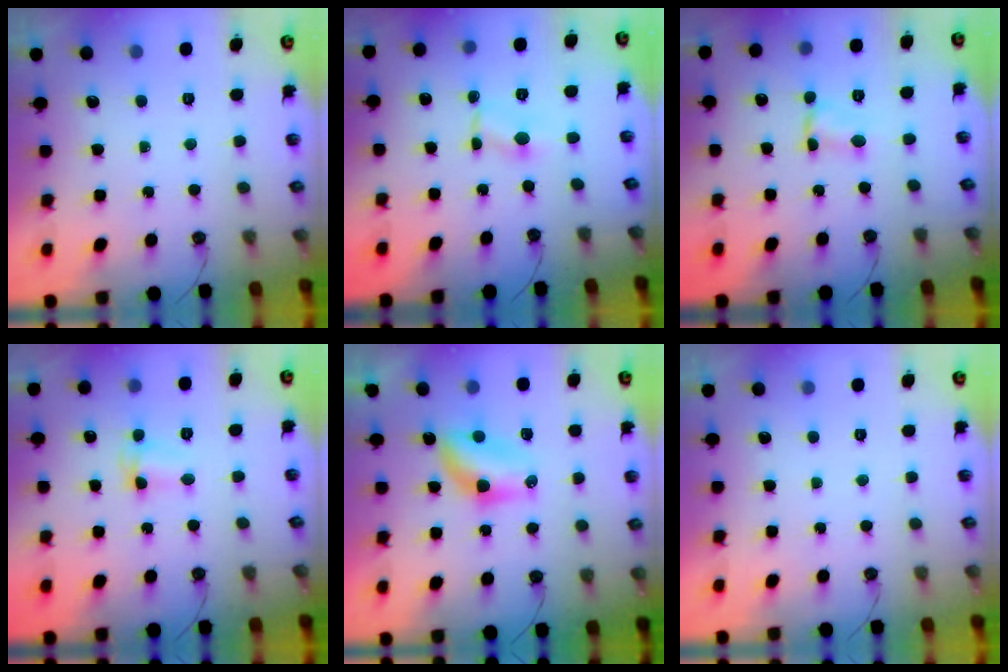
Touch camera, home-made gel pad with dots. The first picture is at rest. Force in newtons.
{"total": 1.0, "press": 0.9, "slide": 0.1}
{"total": 2.5, "press": 2.5, "slide": 0.1}
{"total": 3.1, "press": 3.1, "slide": 0.5}
{"total": 8.0, "press": 7.3, "slide": 3.3}
{"total": 0.0}